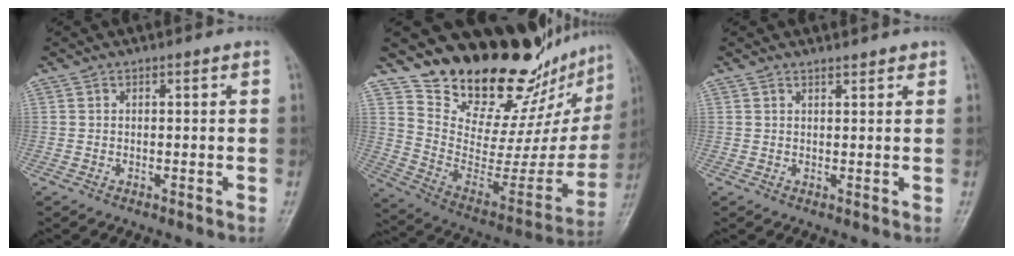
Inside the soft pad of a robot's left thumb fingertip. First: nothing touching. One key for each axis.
{"total": 23.6, "fx": 20.3, "fy": 7.6, "fz": 9.5, "tx": -0.089, "ty": -0.162, "tz": 0.311}
{"total": 1.5, "fx": 1.3, "fy": 0.4, "fz": 0.4, "tx": 0.000, "ty": -0.006, "tz": 0.018}